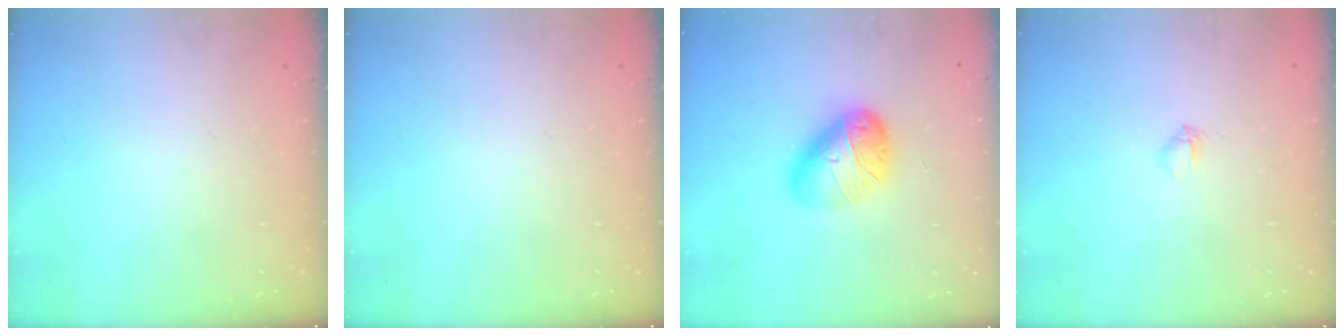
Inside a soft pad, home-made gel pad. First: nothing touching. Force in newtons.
{"total": 0.0}
{"total": 13.5, "press": 13.5, "slide": 0.7}
{"total": 2.3, "press": 2.2, "slide": 0.8}